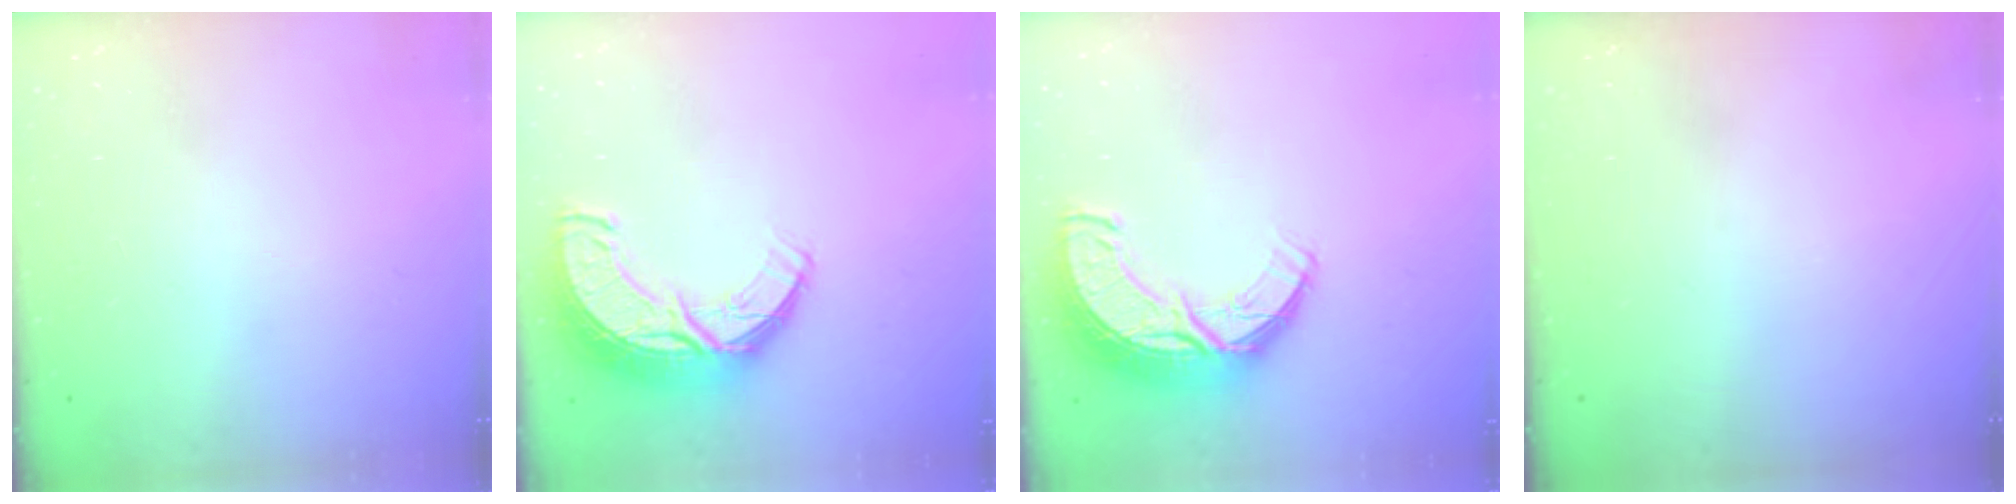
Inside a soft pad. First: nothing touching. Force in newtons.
{"total": 12.5, "press": 12.4, "slide": 0.8}
{"total": 12.5, "press": 12.4, "slide": 0.8}
{"total": 0.0}